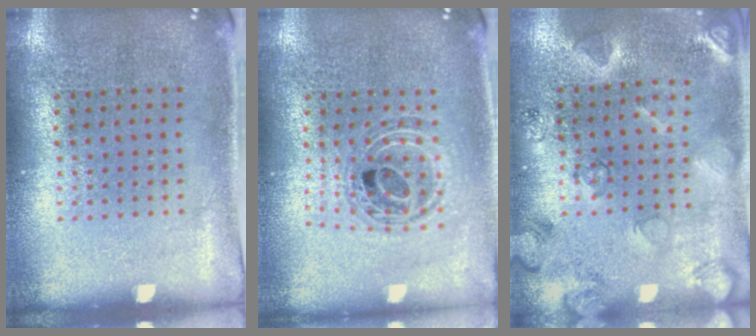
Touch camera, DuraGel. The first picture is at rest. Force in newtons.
{"total": 0.8, "press": 0.8, "slide": 0.1}
{"total": 2.1, "press": 2.1, "slide": 0.4}